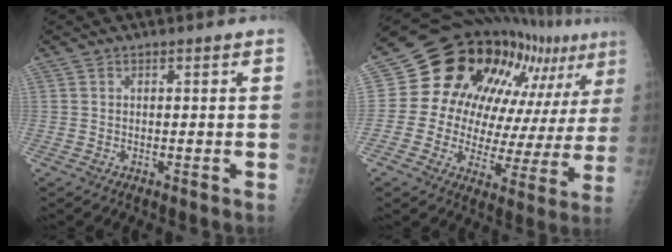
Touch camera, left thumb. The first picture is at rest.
{"total": 22.3, "force": [11.7, 10.8, 15.6], "torque": [-0.184, -0.018, 0.165]}